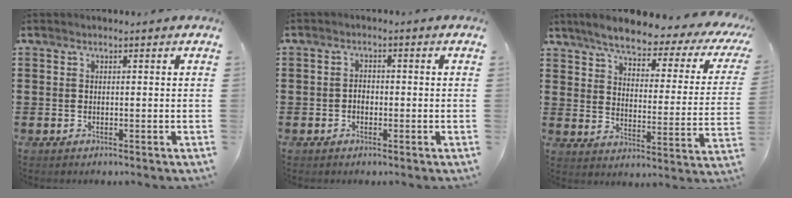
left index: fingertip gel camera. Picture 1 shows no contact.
{"total": 1.6, "force": [-0.4, 1.0, 1.1], "torque": [-0.023, 0.004, -0.010]}
{"total": 5.1, "force": [4.1, 0.8, 3.0], "torque": [-0.080, -0.025, 0.060]}